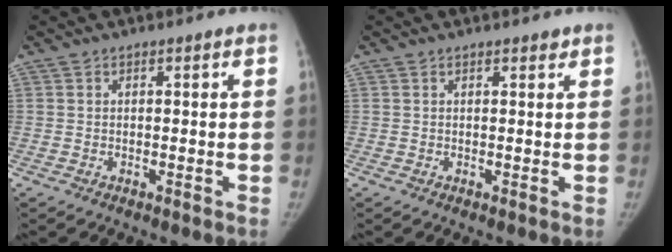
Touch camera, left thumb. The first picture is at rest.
{"total": 0.9, "force": [0.8, 0.3, 0.4], "torque": [0.000, -0.002, 0.010]}